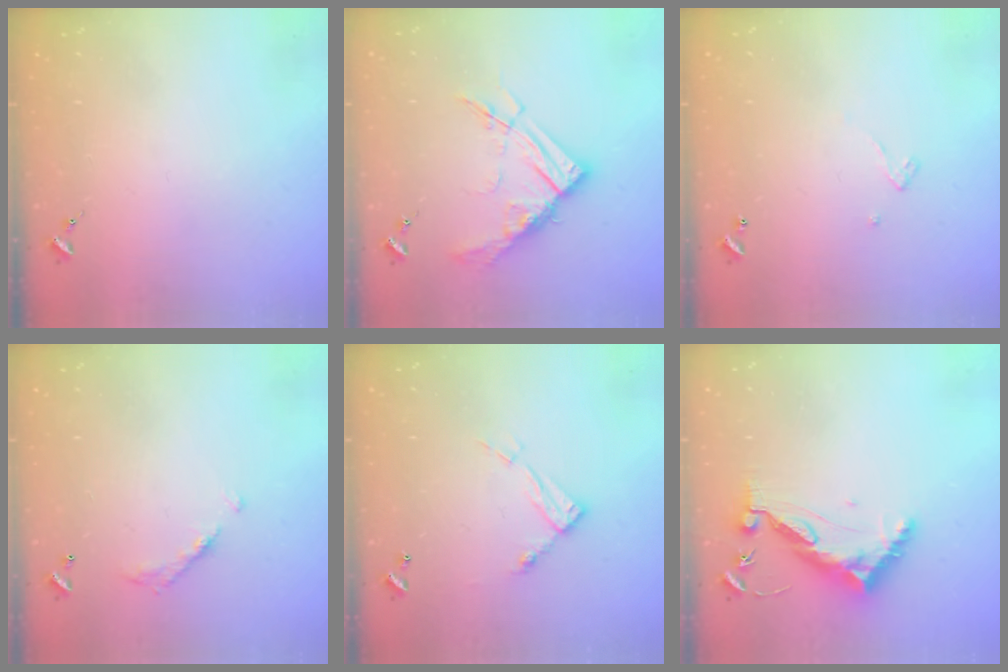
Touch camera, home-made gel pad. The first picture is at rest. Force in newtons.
{"total": 14.1, "press": 14.0, "slide": 1.5}
{"total": 3.2, "press": 3.2, "slide": 0.1}
{"total": 7.9, "press": 7.9, "slide": 0.3}
{"total": 10.4, "press": 10.3, "slide": 0.7}
{"total": 10.6, "press": 10.5, "slide": 0.9}